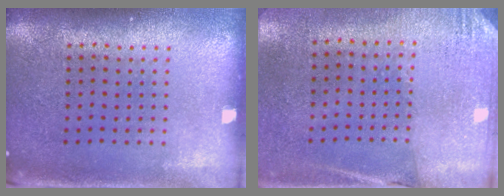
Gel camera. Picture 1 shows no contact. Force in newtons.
{"total": 2.7, "press": 2.4, "slide": 1.3}